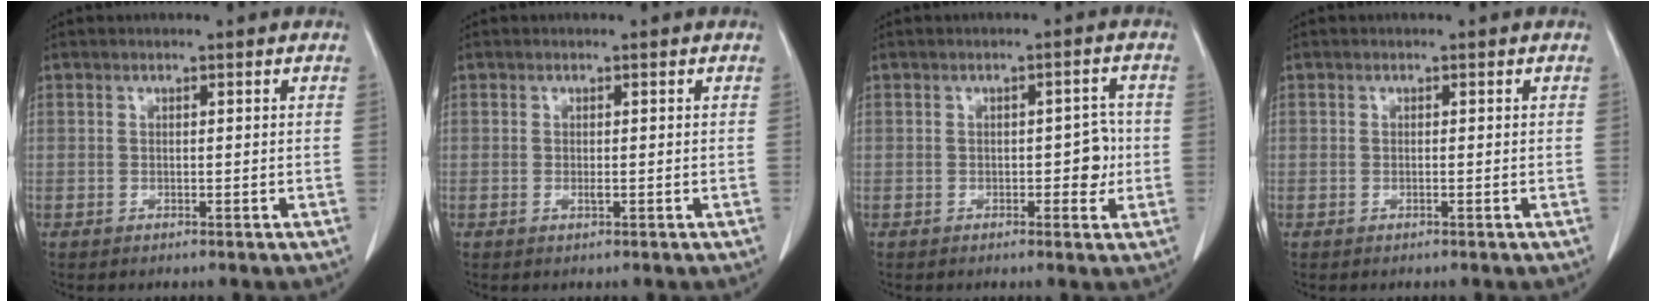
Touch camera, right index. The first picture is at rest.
{"total": 0.6, "force": [-0.1, 0.0, 0.6], "torque": [-0.014, -0.003, -0.002]}
{"total": 3.9, "force": [-0.6, 1.8, 3.4], "torque": [-0.036, 0.009, -0.006]}
{"total": 0.0}